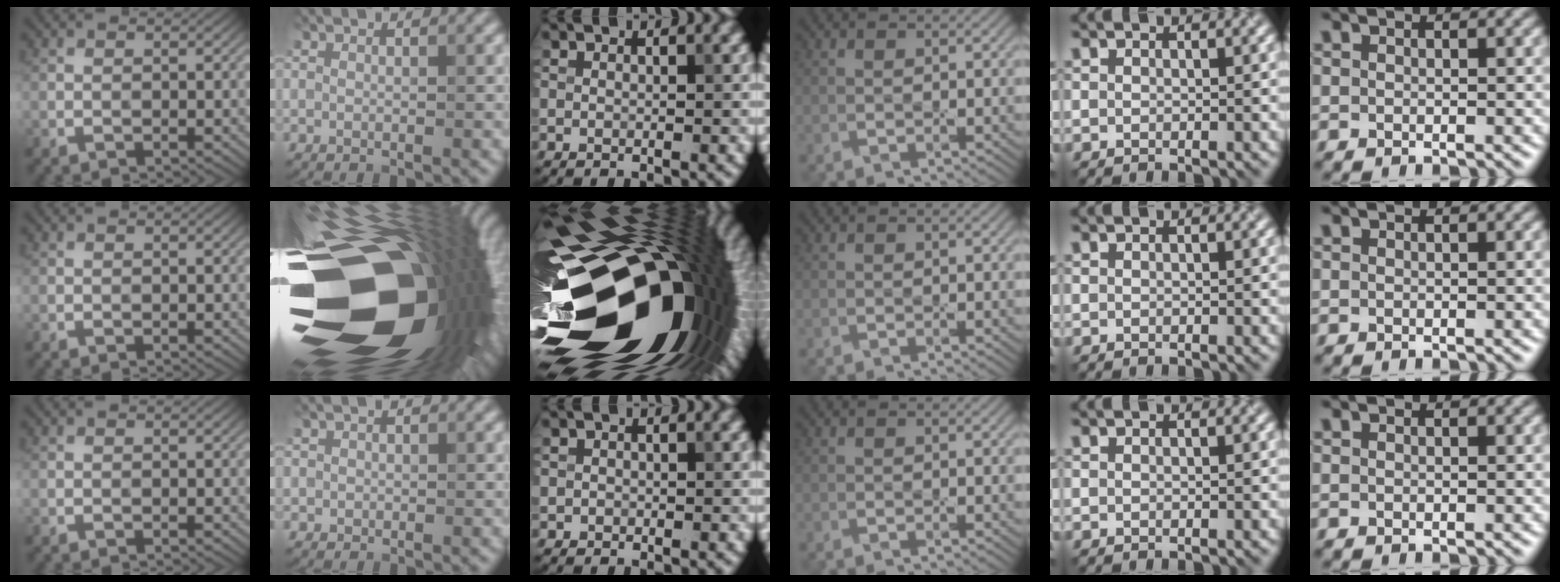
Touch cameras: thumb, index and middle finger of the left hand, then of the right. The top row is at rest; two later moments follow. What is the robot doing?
{"motion": "press", "object": "stapler"}